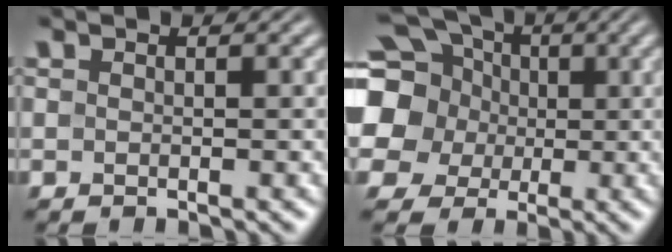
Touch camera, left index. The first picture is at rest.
{"total": 16.2, "force": [2.5, 14.5, 6.7], "torque": [-0.177, 0.014, 0.007]}